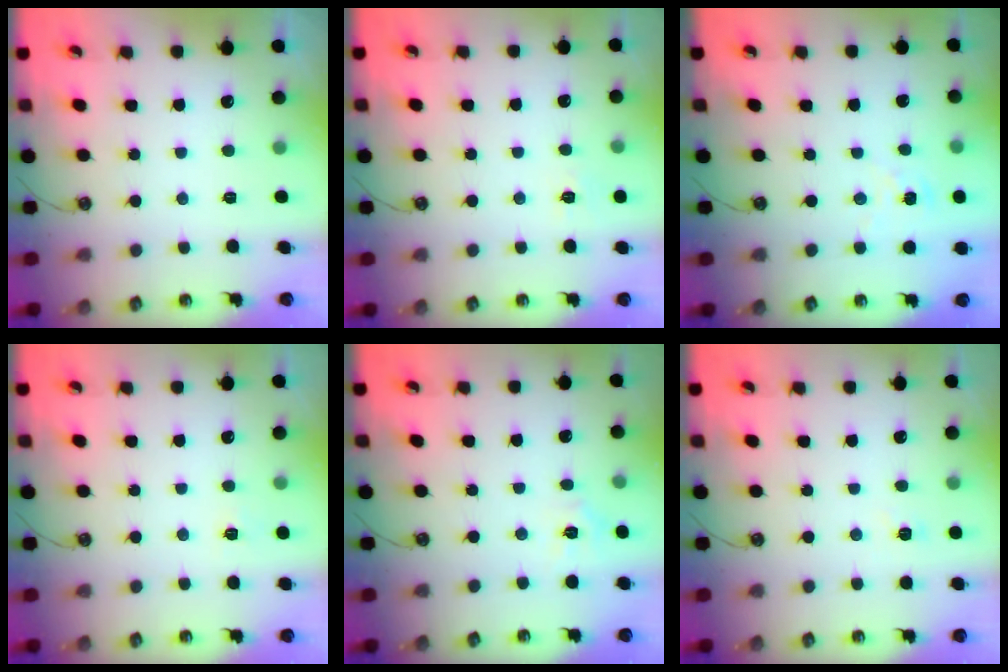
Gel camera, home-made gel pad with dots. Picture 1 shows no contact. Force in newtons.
{"total": 5.6, "press": 5.6, "slide": 0.7}
{"total": 1.6, "press": 1.6, "slide": 0.2}
{"total": 4.1, "press": 4.1, "slide": 0.5}
{"total": 3.3, "press": 3.3, "slide": 0.4}
{"total": 2.9, "press": 2.8, "slide": 0.5}